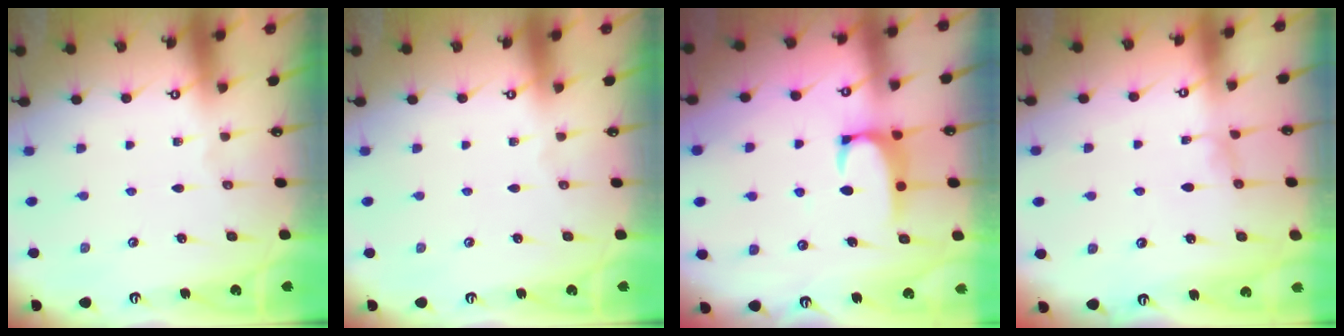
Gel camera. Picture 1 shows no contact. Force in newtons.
{"total": 0.0}
{"total": 2.0, "press": 1.9, "slide": 0.7}
{"total": 1.5, "press": 1.4, "slide": 0.3}